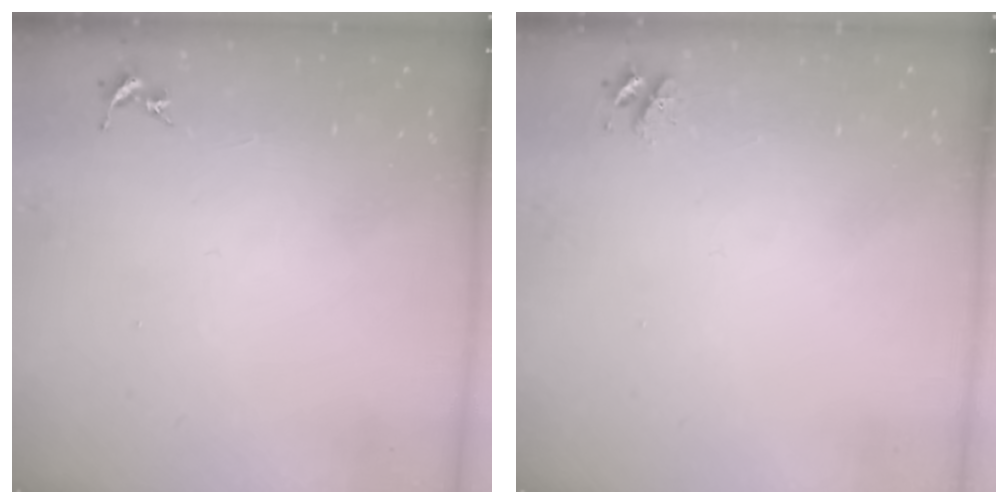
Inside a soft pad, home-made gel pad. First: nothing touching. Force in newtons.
{"total": 4.7, "press": 4.7, "slide": 0.7}